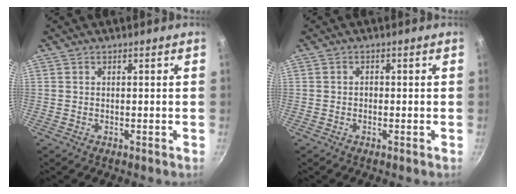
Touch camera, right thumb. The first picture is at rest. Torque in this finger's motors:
{"motor_torque": [0.14, 0.17, 0.36, 0.14, 0.02]}